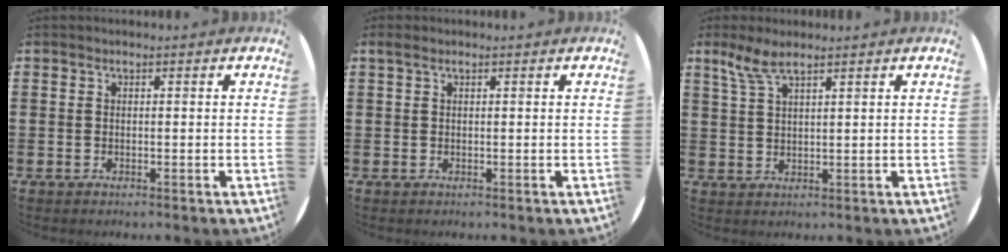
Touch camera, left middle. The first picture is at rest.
{"total": 0.0}
{"total": 3.8, "force": [2.8, 0.8, 2.5], "torque": [-0.055, 0.004, 0.050]}